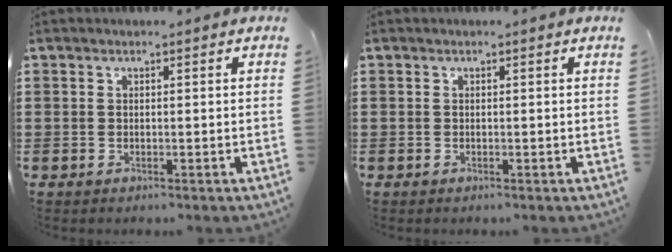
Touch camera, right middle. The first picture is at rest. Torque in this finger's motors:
{"motor_torque": [0.00, 0.00, 0.01, 0.01]}